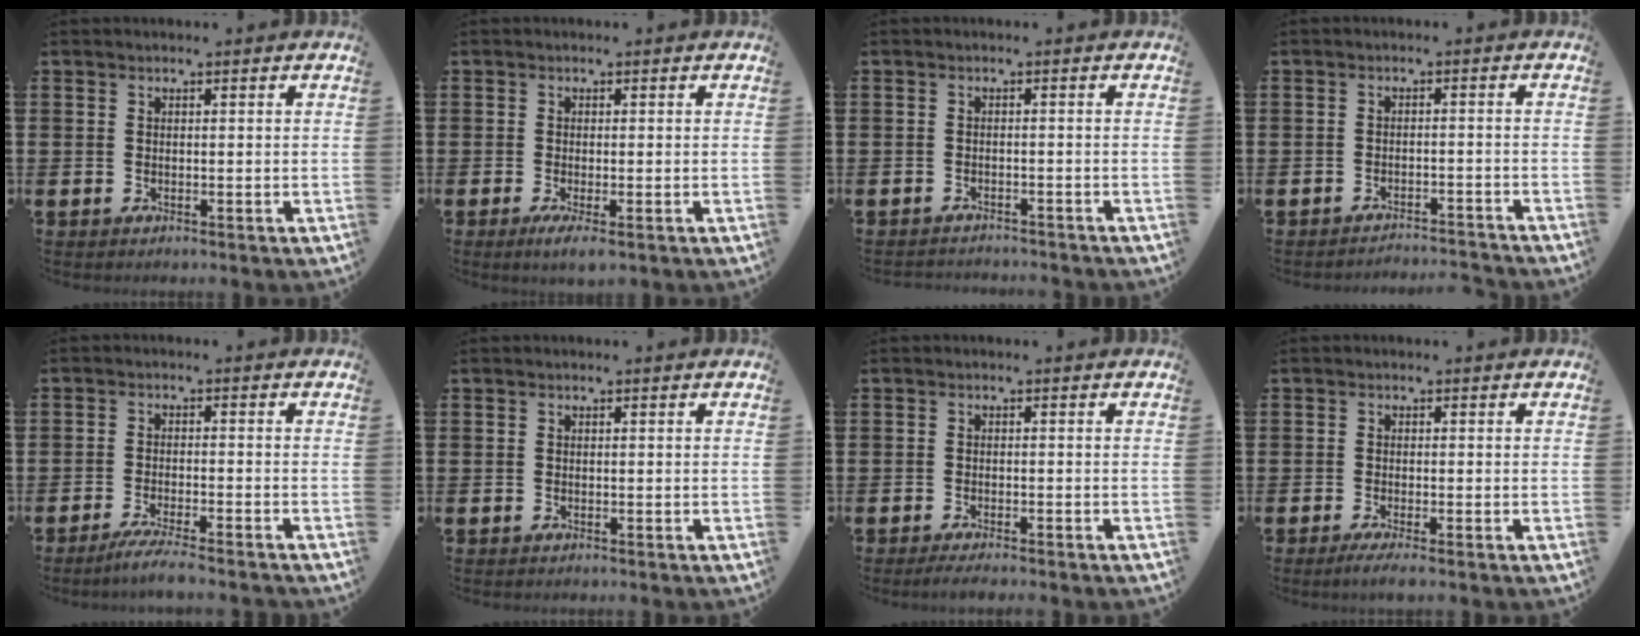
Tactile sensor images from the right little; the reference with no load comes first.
{"total": 1.8, "force": [-0.5, 0.2, 1.7], "torque": [-0.031, -0.003, -0.009]}
{"total": 1.2, "force": [-1.2, -0.1, -0.1], "torque": [-0.001, 0.002, -0.026]}
{"total": 2.1, "force": [-2.1, -0.2, 0.0], "torque": [-0.003, 0.005, -0.045]}
{"total": 3.1, "force": [-2.5, -0.2, 1.7], "torque": [-0.026, -0.001, -0.046]}
{"total": 0.0}
{"total": 1.2, "force": [-1.0, 0.0, 0.7], "torque": [-0.010, -0.001, -0.019]}
{"total": 1.5, "force": [-0.8, 0.1, 1.3], "torque": [-0.013, -0.006, -0.016]}